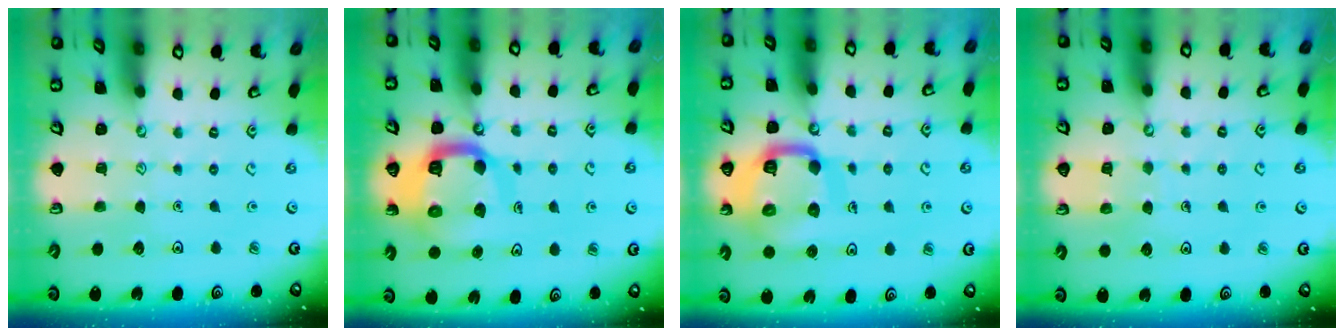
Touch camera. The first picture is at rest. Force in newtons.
{"total": 13.8, "press": 13.8, "slide": 1.5}
{"total": 16.6, "press": 16.5, "slide": 1.6}
{"total": 5.0, "press": 5.0, "slide": 0.3}